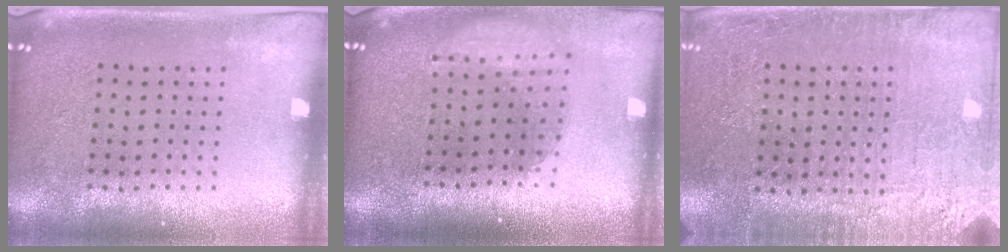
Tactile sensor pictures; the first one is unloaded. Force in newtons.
{"total": 1.7, "press": 1.3, "slide": 1.1}
{"total": 2.8, "press": 2.8, "slide": 0.3}